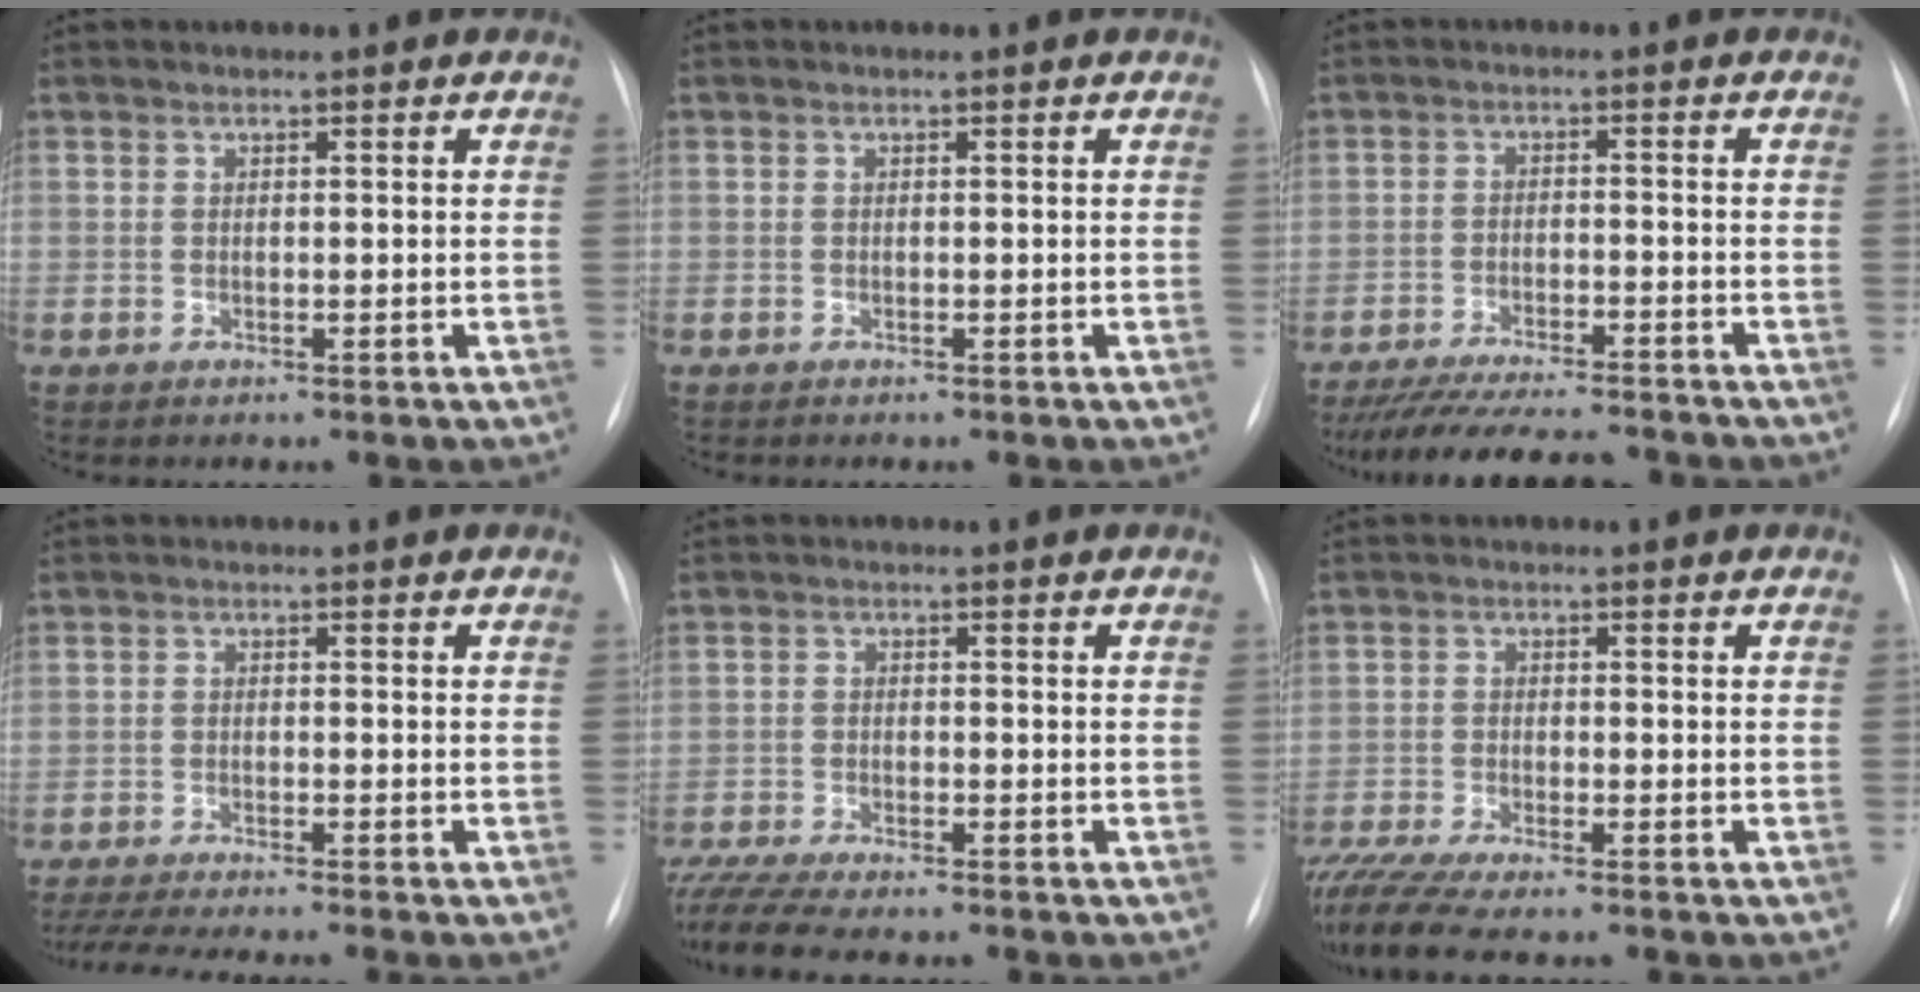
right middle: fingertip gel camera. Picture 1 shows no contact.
{"total": 0.0}
{"total": 15.5, "force": [-13.9, 2.0, 6.4], "torque": [-0.120, -0.021, -0.203]}
{"total": 10.3, "force": [-9.0, -0.7, 5.0], "torque": [-0.070, -0.016, -0.140]}
{"total": 9.6, "force": [-8.5, 0.9, 4.5], "torque": [-0.077, -0.013, -0.135]}
{"total": 7.8, "force": [-6.7, -0.1, 3.9], "torque": [-0.065, -0.018, -0.112]}